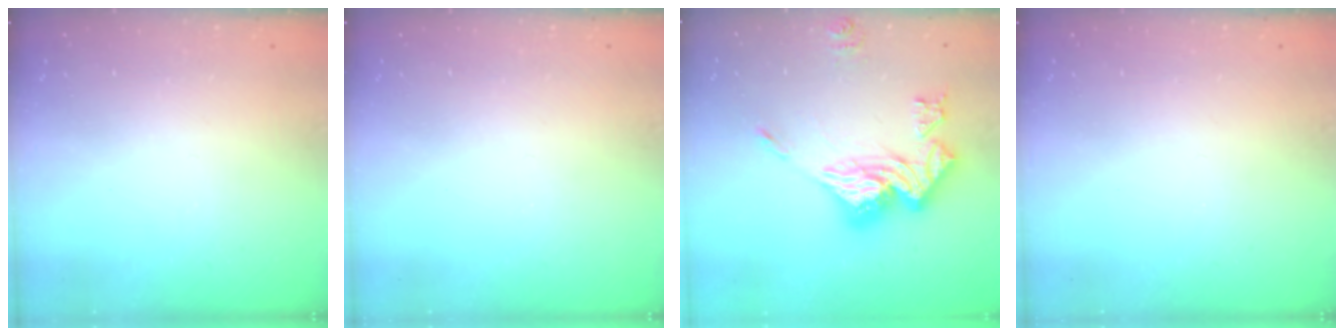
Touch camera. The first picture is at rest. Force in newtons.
{"total": 0.0}
{"total": 20.1, "press": 19.9, "slide": 2.2}
{"total": 0.0}